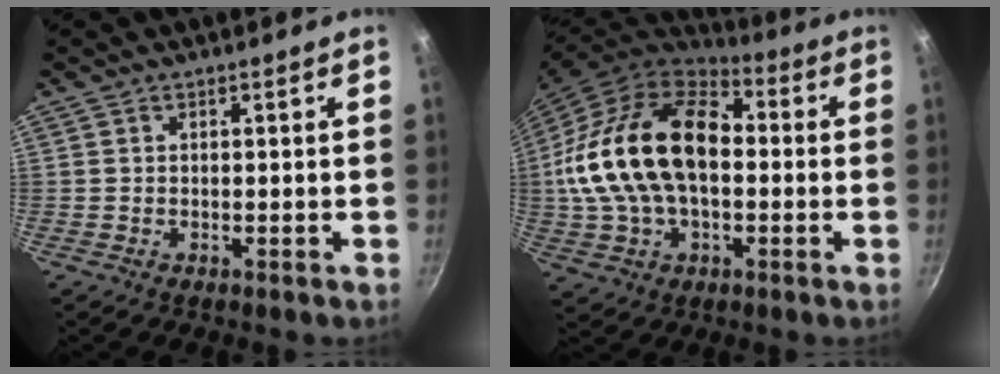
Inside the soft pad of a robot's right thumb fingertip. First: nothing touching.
{"total": 24.9, "force": [0.7, 15.5, 19.5], "torque": [-0.360, 0.037, 0.005]}